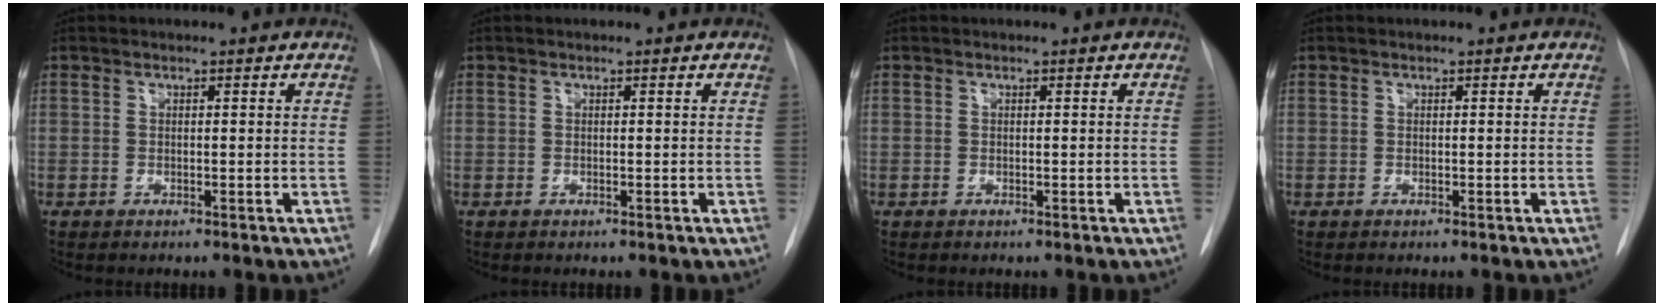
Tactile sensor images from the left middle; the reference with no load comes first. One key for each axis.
{"total": 0.0}
{"total": 0.0}
{"total": 0.0}